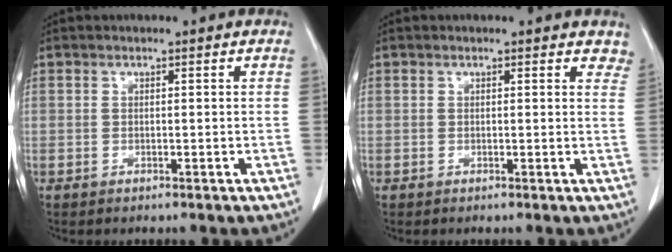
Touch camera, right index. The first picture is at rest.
{"total": 4.2, "force": [3.8, 1.5, 0.9], "torque": [0.011, -0.009, 0.019]}